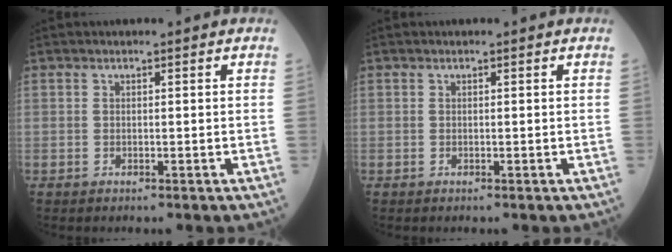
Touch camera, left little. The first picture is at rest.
{"total": 0.0}